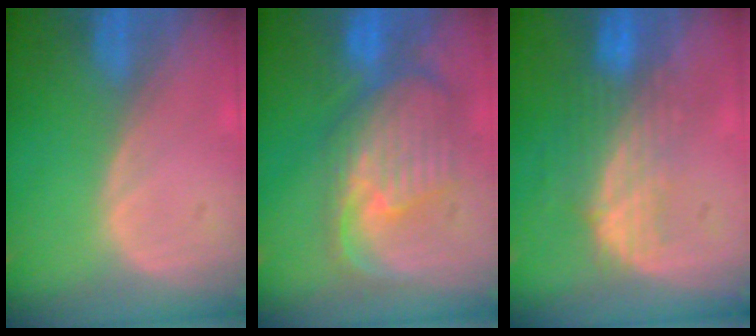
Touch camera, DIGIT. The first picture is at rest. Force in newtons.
{"total": 10.7, "press": 9.5, "slide": 5.0}
{"total": 7.6, "press": 6.9, "slide": 3.1}